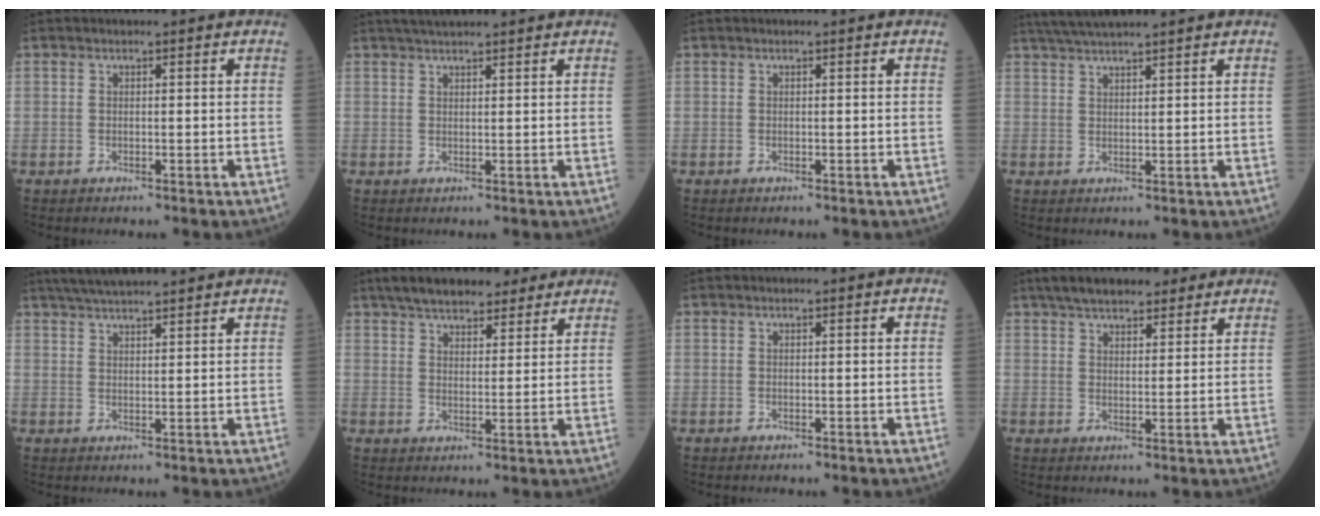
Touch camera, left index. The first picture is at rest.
{"total": 4.9, "force": [4.3, 0.1, 2.3], "torque": [-0.035, 0.031, 0.072]}
{"total": 0.0}
{"total": 7.3, "force": [6.4, -0.5, 3.5], "torque": [-0.060, 0.033, 0.108]}
{"total": 10.4, "force": [9.2, 0.8, 4.8], "torque": [-0.081, 0.034, 0.135]}
{"total": 13.1, "force": [10.6, 4.5, 6.1], "torque": [-0.085, 0.034, 0.157]}
{"total": 0.0}
{"total": 11.5, "force": [9.1, 3.8, 5.8], "torque": [-0.083, 0.034, 0.140]}